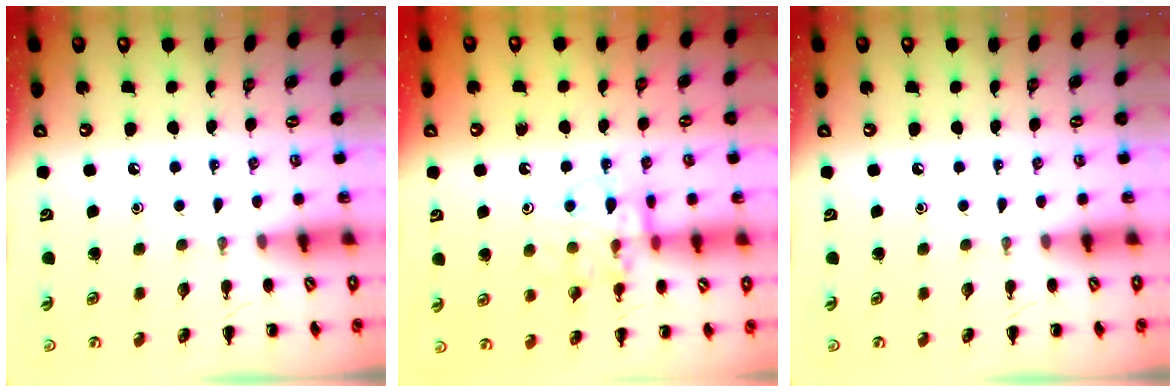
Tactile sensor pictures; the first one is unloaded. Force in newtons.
{"total": 12.0, "press": 11.9, "slide": 1.4}
{"total": 0.0}